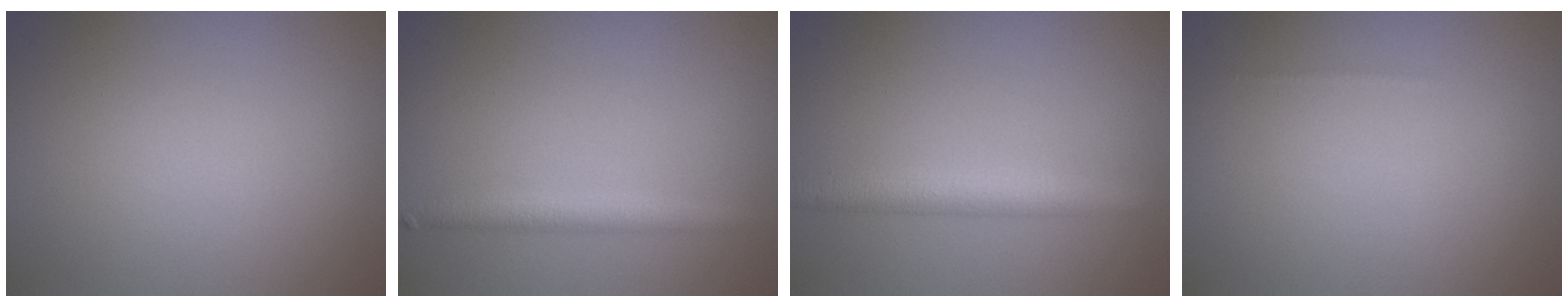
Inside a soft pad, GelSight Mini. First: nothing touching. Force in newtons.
{"total": 2.2, "press": 2.2, "slide": 0.1}
{"total": 3.3, "press": 3.3, "slide": 0.0}
{"total": 0.0}